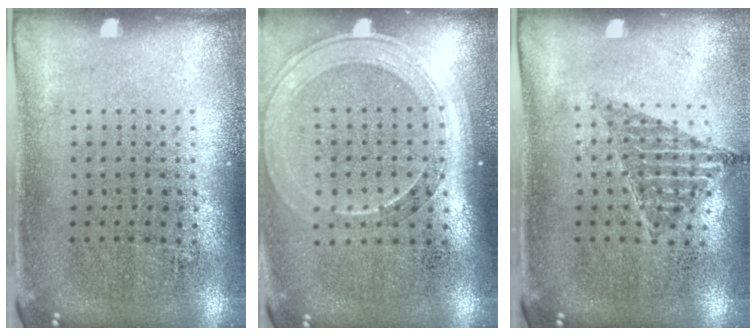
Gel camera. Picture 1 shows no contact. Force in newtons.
{"total": 1.8, "press": 1.6, "slide": 0.8}
{"total": 0.9, "press": 0.9, "slide": 0.0}